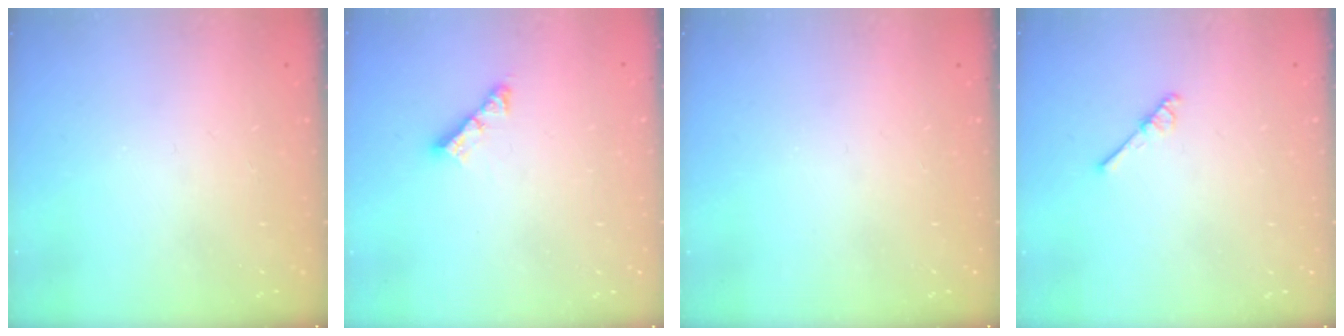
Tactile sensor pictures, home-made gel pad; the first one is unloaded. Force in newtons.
{"total": 5.2, "press": 5.2, "slide": 0.4}
{"total": 0.0}
{"total": 2.9, "press": 2.9, "slide": 0.3}